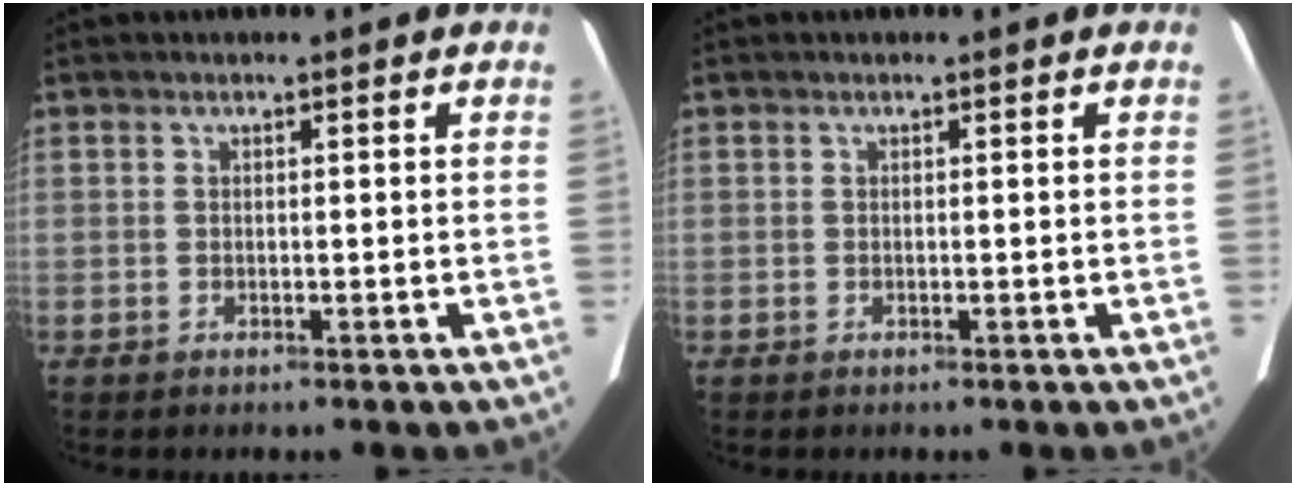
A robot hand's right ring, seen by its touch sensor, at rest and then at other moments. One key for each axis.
{"total": 0.0}